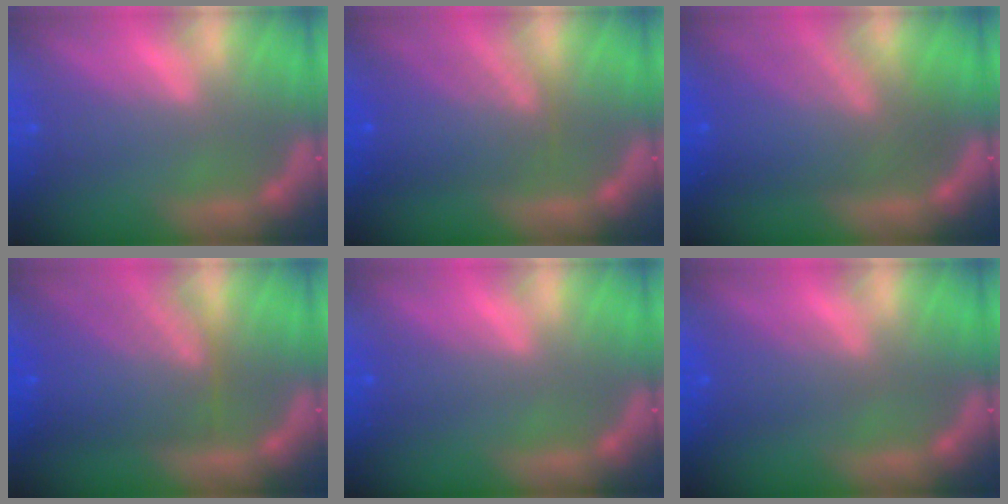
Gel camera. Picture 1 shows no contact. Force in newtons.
{"total": 6.5}
{"total": 9.0}
{"total": 8.6}
{"total": 0.9}
{"total": 2.5}